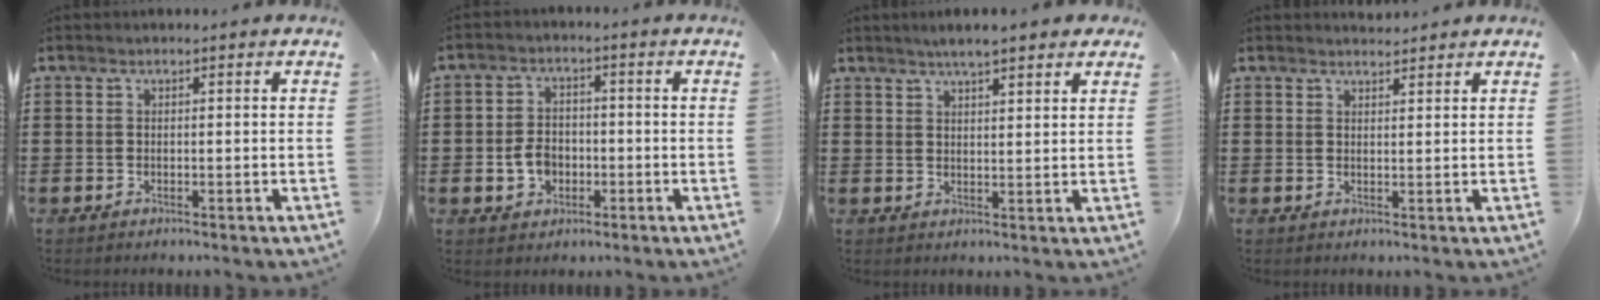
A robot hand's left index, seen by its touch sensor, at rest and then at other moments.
{"total": 4.3, "force": [-1.2, 3.3, 2.5], "torque": [-0.059, 0.002, -0.026]}
{"total": 3.7, "force": [3.1, 0.5, 2.0], "torque": [-0.046, 0.002, 0.055]}
{"total": 1.8, "force": [1.8, 0.1, 0.1], "torque": [-0.007, 0.000, 0.035]}